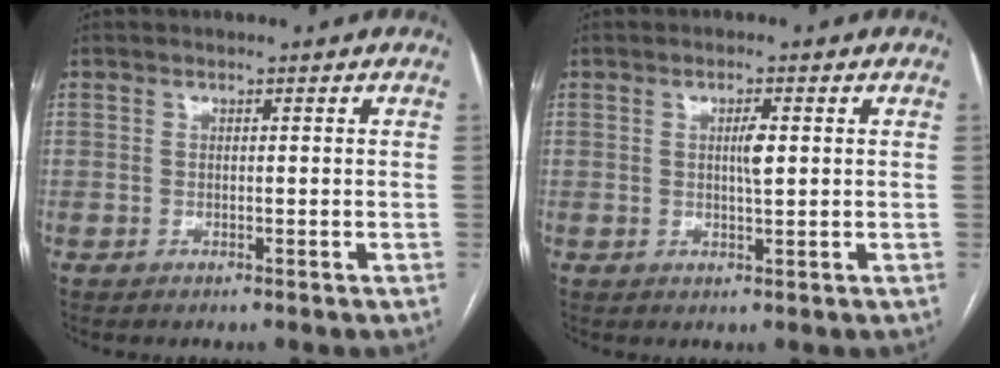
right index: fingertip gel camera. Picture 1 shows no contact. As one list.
[{"total": 2.5, "force": [0.4, 0.3, 2.4], "torque": [-0.042, 0.000, 0.007]}]